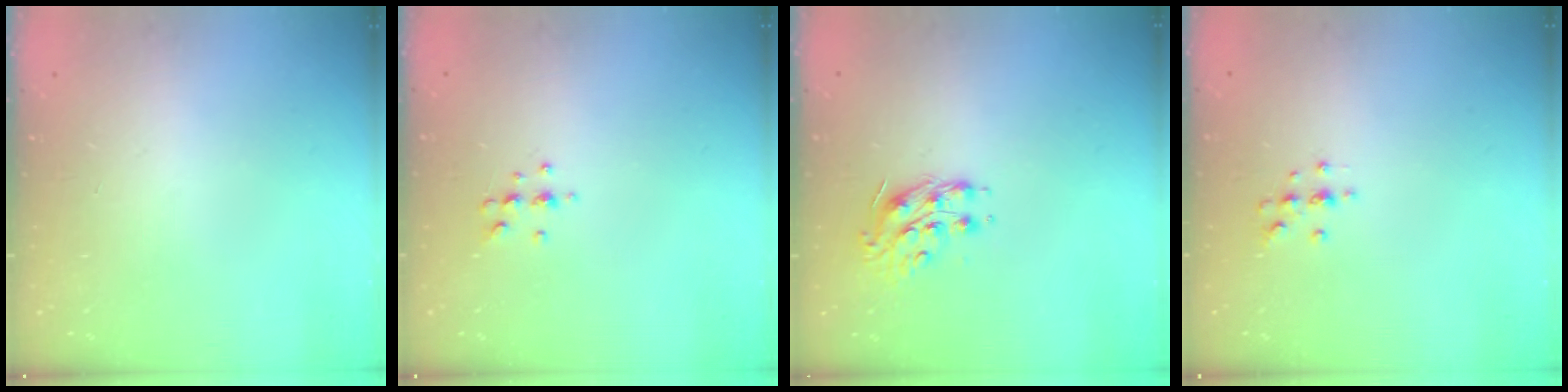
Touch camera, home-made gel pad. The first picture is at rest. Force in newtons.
{"total": 5.6, "press": 5.4, "slide": 1.5}
{"total": 9.3, "press": 9.3, "slide": 0.2}
{"total": 4.3, "press": 4.2, "slide": 1.0}